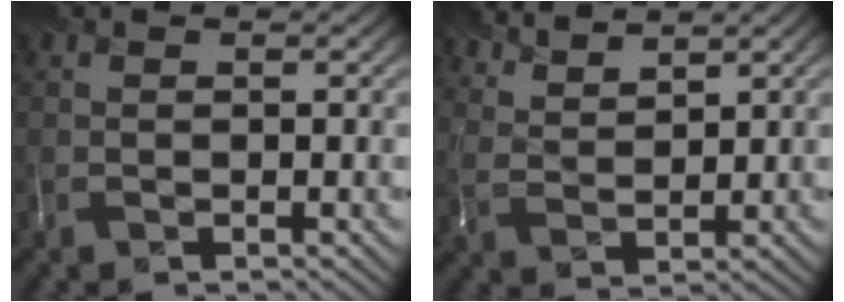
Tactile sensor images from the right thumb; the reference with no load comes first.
{"total": 4.9, "force": [4.6, 1.2, 0.9], "torque": [-0.020, -0.002, 0.104]}